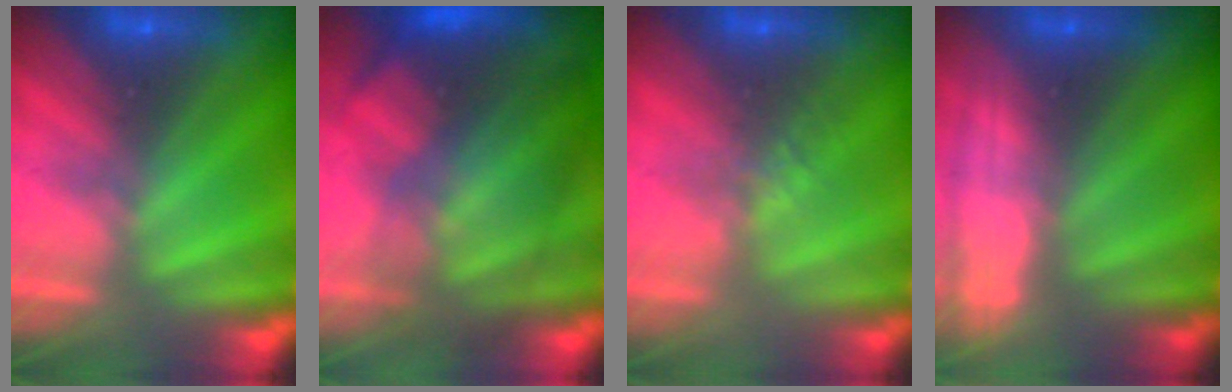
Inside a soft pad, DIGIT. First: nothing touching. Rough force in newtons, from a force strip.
{"total": 7.2}
{"total": 2.2}
{"total": 2.9}